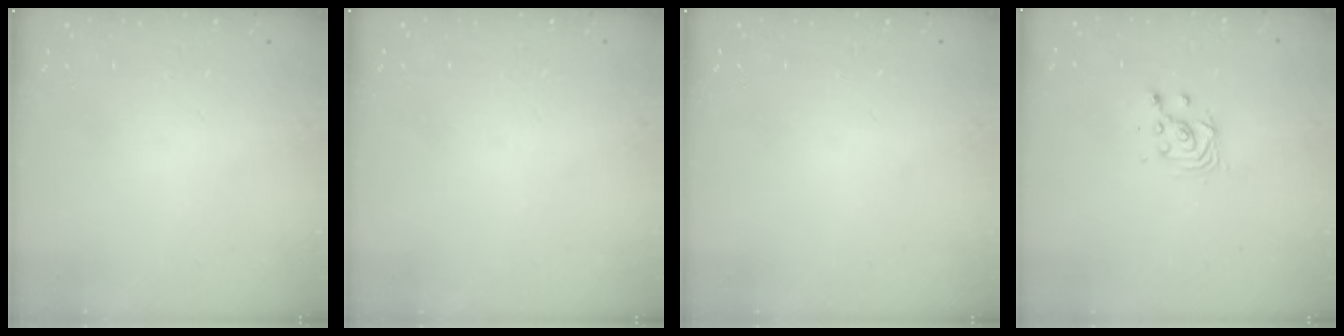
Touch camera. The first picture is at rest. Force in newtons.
{"total": 0.0}
{"total": 0.0}
{"total": 3.5, "press": 3.5, "slide": 0.2}